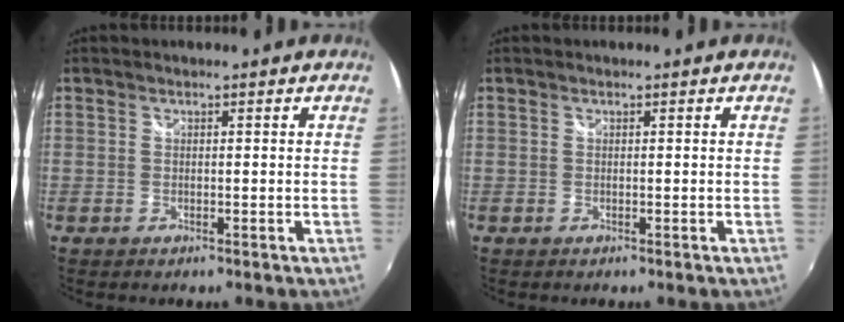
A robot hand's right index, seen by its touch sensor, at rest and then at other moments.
{"total": 0.0}